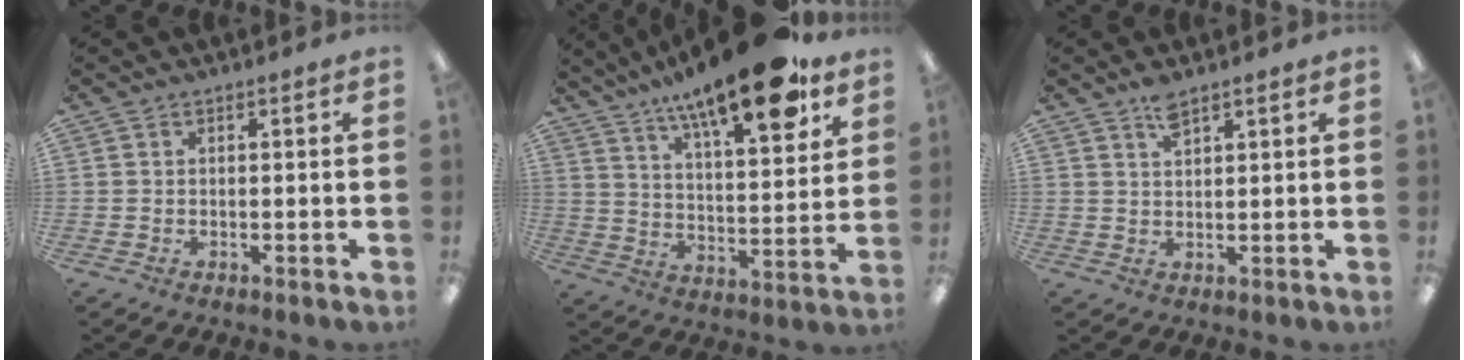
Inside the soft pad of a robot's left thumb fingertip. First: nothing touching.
{"total": 19.5, "force": [14.1, 5.8, 12.2], "torque": [-0.186, -0.085, 0.229]}
{"total": 3.6, "force": [2.7, 1.2, 2.1], "torque": [-0.038, -0.001, 0.046]}